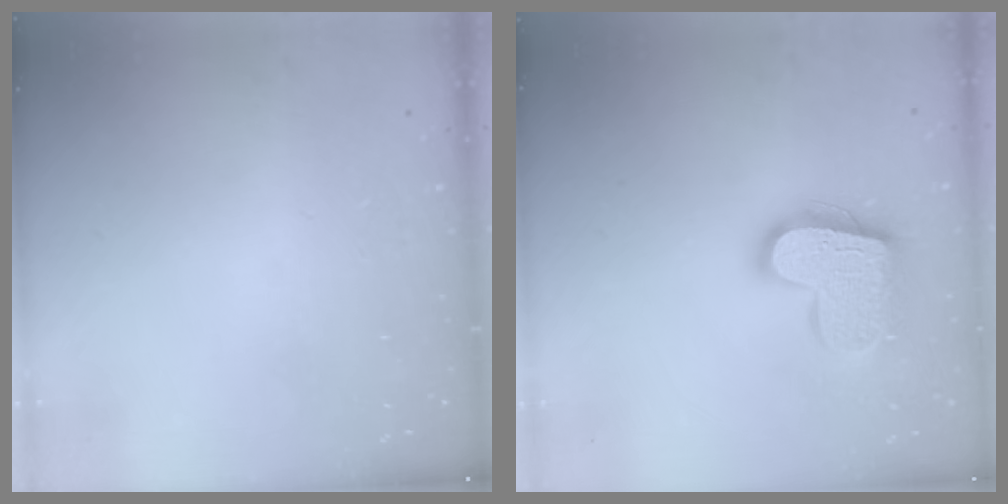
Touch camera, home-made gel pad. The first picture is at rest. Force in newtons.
{"total": 16.7, "press": 16.7, "slide": 1.1}